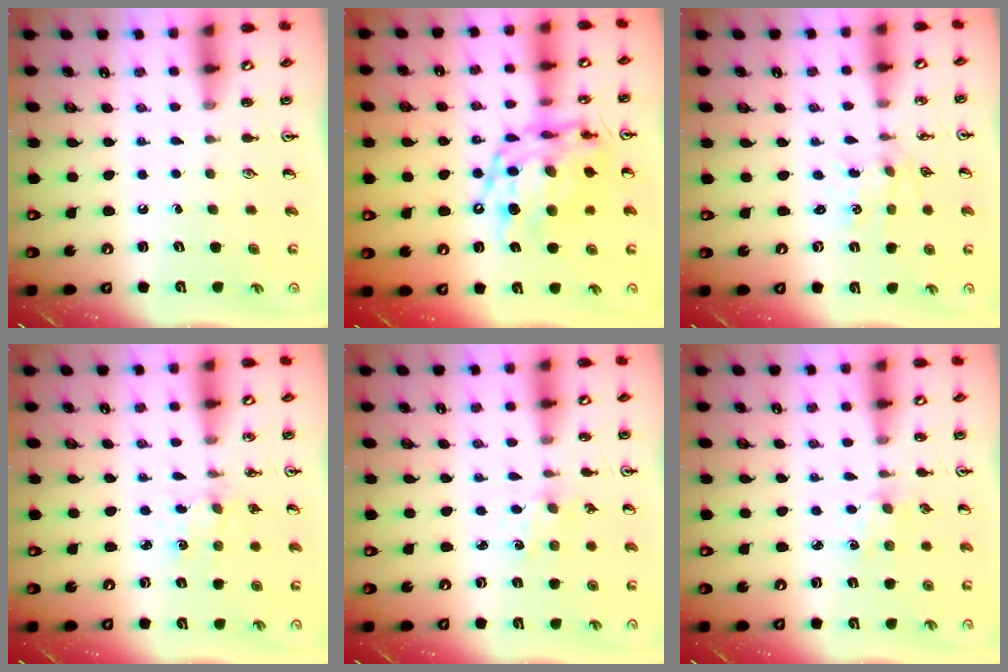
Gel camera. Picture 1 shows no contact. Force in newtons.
{"total": 16.6, "press": 16.5, "slide": 1.5}
{"total": 0.9, "press": 0.8, "slide": 0.1}
{"total": 2.7, "press": 2.6, "slide": 0.4}
{"total": 0.7, "press": 0.7, "slide": 0.2}
{"total": 3.0, "press": 3.0, "slide": 0.4}